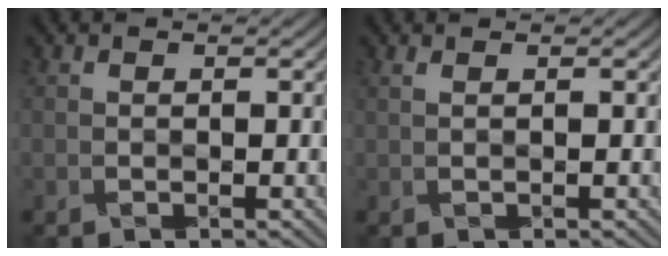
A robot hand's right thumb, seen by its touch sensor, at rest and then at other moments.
{"total": 0.9, "force": [0.3, 0.1, 0.9], "torque": [-0.017, 0.003, 0.004]}